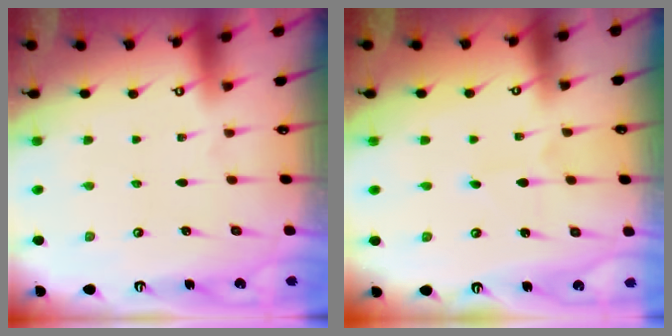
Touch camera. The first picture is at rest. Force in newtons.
{"total": 3.1, "press": 3.1, "slide": 0.3}